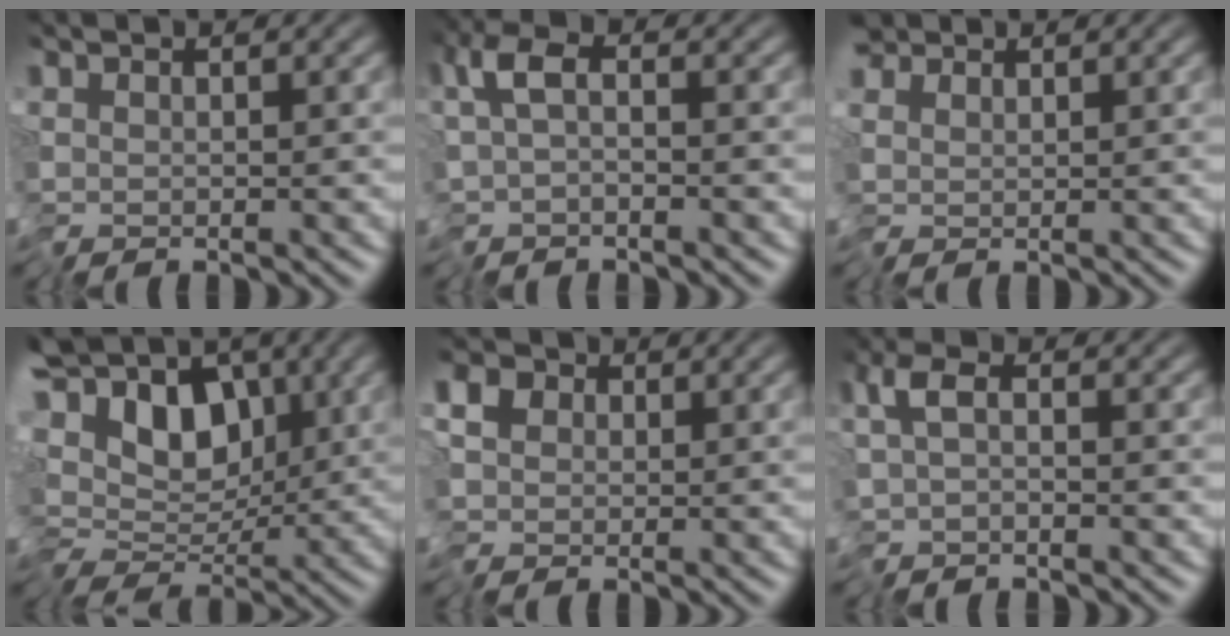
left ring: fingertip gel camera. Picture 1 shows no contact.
{"total": 2.4, "force": [-1.0, 1.2, 1.9], "torque": [-0.042, -0.005, -0.025]}
{"total": 2.0, "force": [1.0, 1.2, 1.1], "torque": [-0.035, 0.006, 0.015]}
{"total": 11.6, "force": [2.3, 7.8, 8.3], "torque": [-0.120, 0.022, 0.049]}
{"total": 5.9, "force": [1.0, 4.5, 3.7], "torque": [-0.059, 0.018, -0.008]}
{"total": 1.8, "force": [-0.9, 0.7, 1.3], "torque": [-0.027, -0.007, -0.020]}